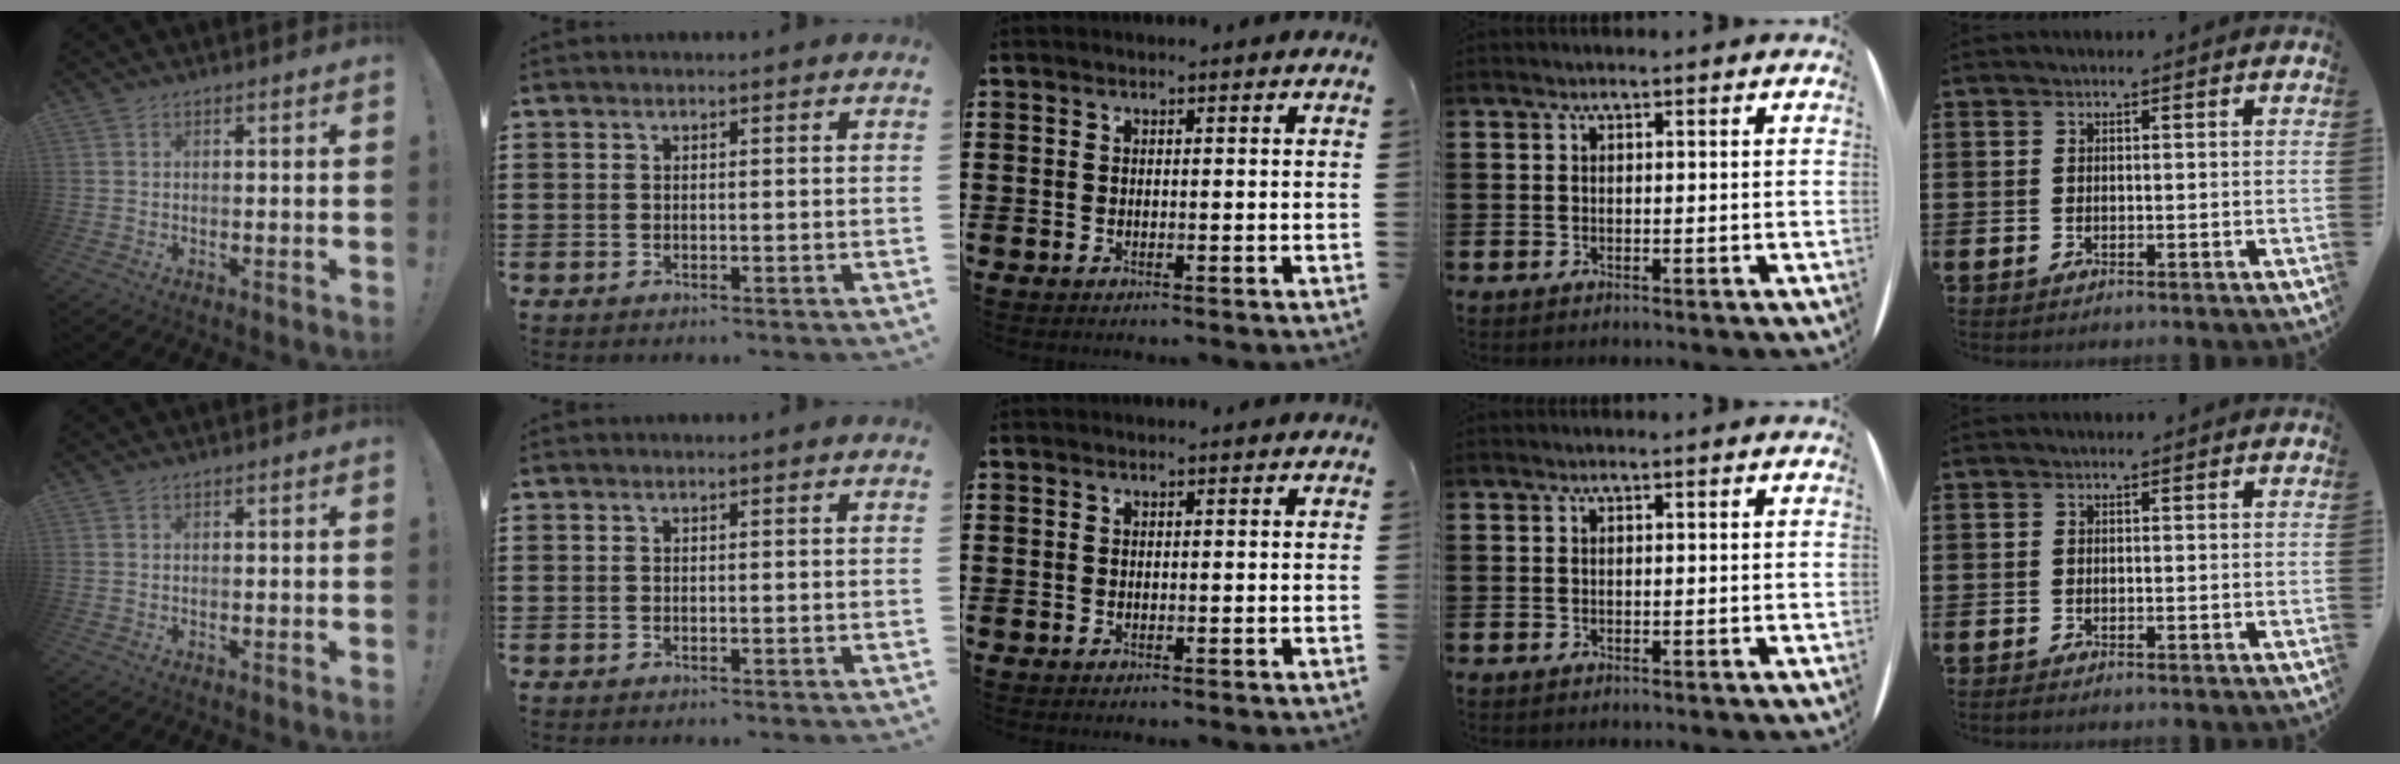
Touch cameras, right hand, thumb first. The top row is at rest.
{}